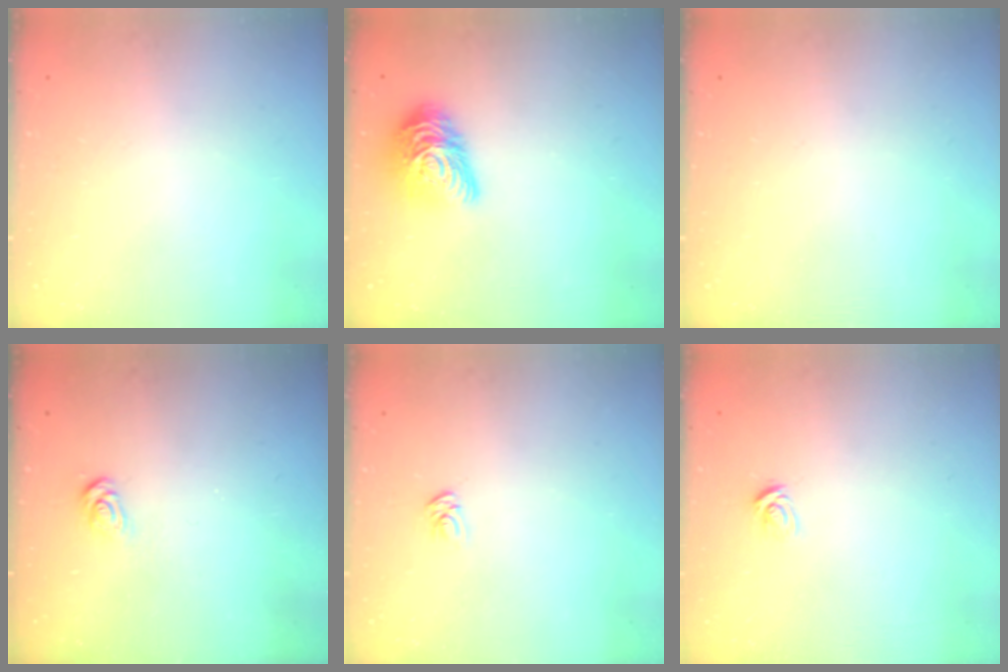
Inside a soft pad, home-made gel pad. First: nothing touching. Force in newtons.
{"total": 13.9, "press": 13.9, "slide": 0.7}
{"total": 0.0}
{"total": 3.8, "press": 3.8, "slide": 0.4}
{"total": 2.6, "press": 2.6, "slide": 0.3}
{"total": 3.7, "press": 3.7, "slide": 0.2}